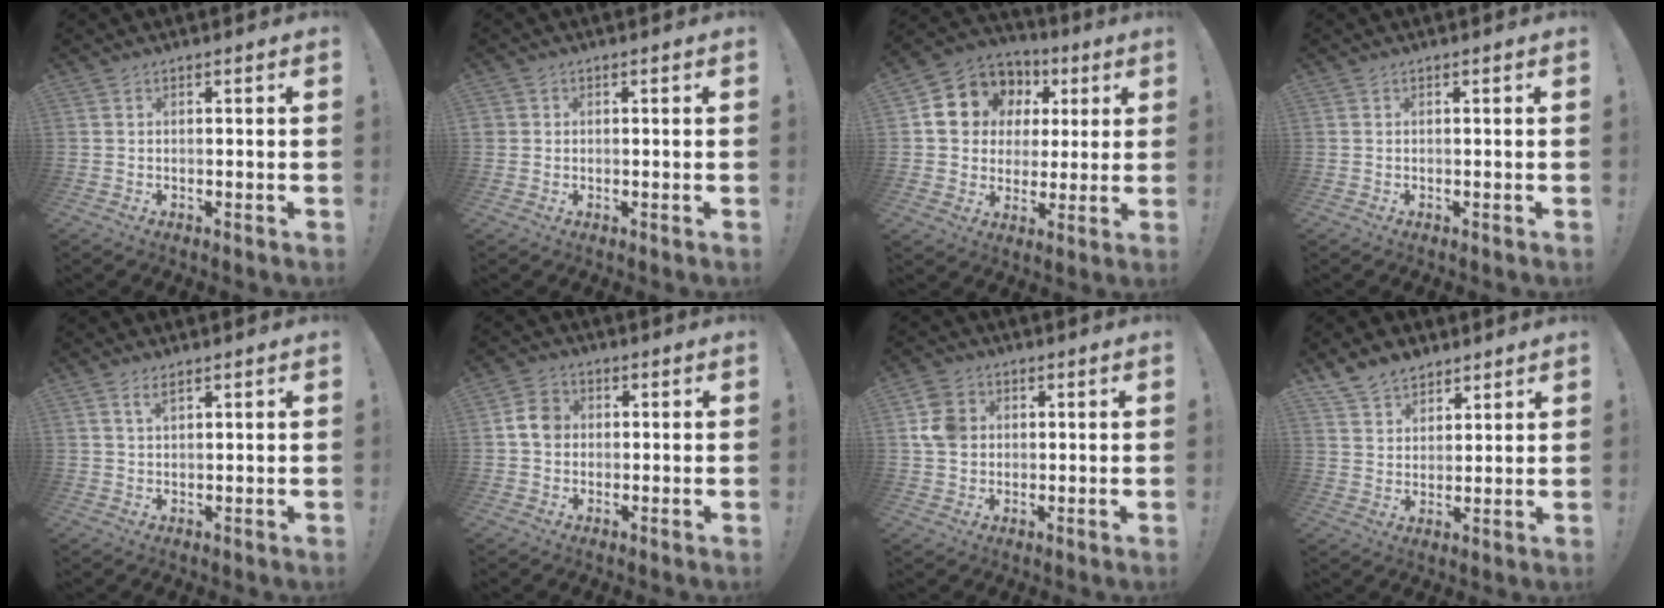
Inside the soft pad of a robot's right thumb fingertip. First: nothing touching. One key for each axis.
{"total": 1.3, "fx": 0.1, "fy": 1.3, "fz": 0.2, "tx": -0.002, "ty": 0.003, "tz": 0.002}
{"total": 12.0, "fx": 4.4, "fy": 10.5, "fz": 3.9, "tx": -0.060, "ty": -0.022, "tz": 0.096}
{"total": 0.0}
{"total": 1.6, "fx": 1.0, "fy": 0.8, "fz": 0.9, "tx": -0.012, "ty": -0.001, "tz": 0.017}
{"total": 6.6, "fx": 0.6, "fy": 5.6, "fz": 3.4, "tx": -0.038, "ty": 0.008, "tz": 0.013}
{"total": 8.8, "fx": 1.4, "fy": 7.6, "fz": 4.3, "tx": -0.082, "ty": 0.012, "tz": 0.033}
{"total": 8.5, "fx": 6.6, "fy": 4.9, "fz": 2.0, "tx": -0.042, "ty": -0.038, "tz": 0.130}